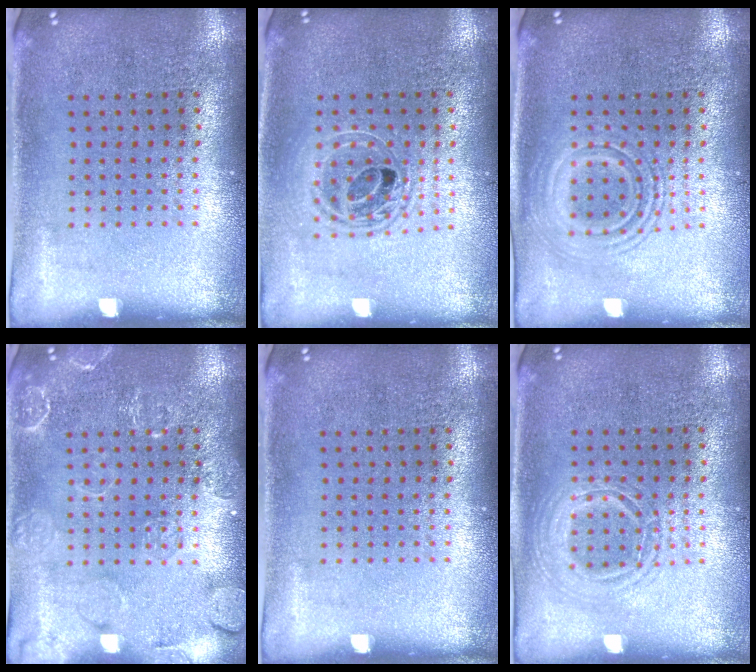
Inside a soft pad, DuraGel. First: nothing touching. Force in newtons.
{"total": 1.7, "press": 1.4, "slide": 0.9}
{"total": 2.6, "press": 2.6, "slide": 0.5}
{"total": 3.3, "press": 3.2, "slide": 0.4}
{"total": 0.0}
{"total": 1.1, "press": 1.1, "slide": 0.1}